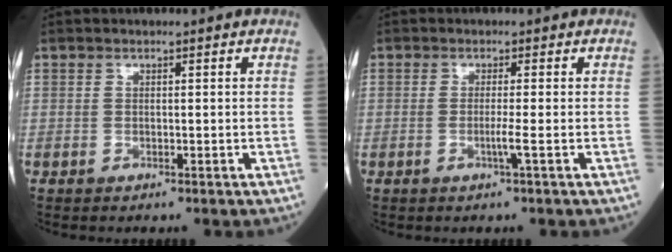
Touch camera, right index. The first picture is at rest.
{"total": 1.6, "force": [-0.6, -0.6, 1.4], "torque": [-0.032, -0.003, -0.013]}